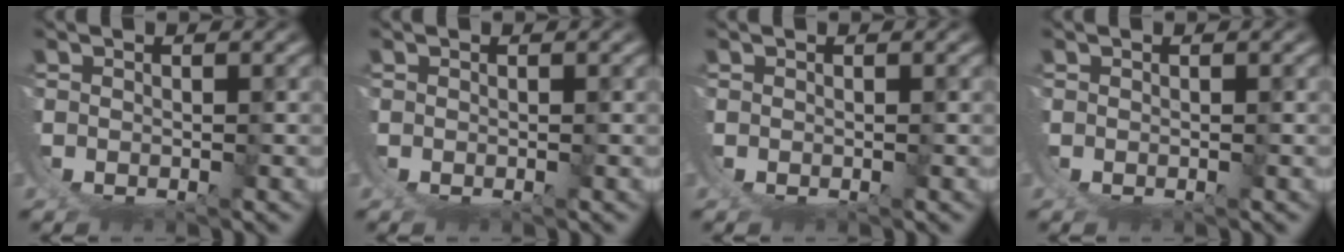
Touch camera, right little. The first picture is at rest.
{"total": 0.0}
{"total": 0.0}
{"total": 0.0}